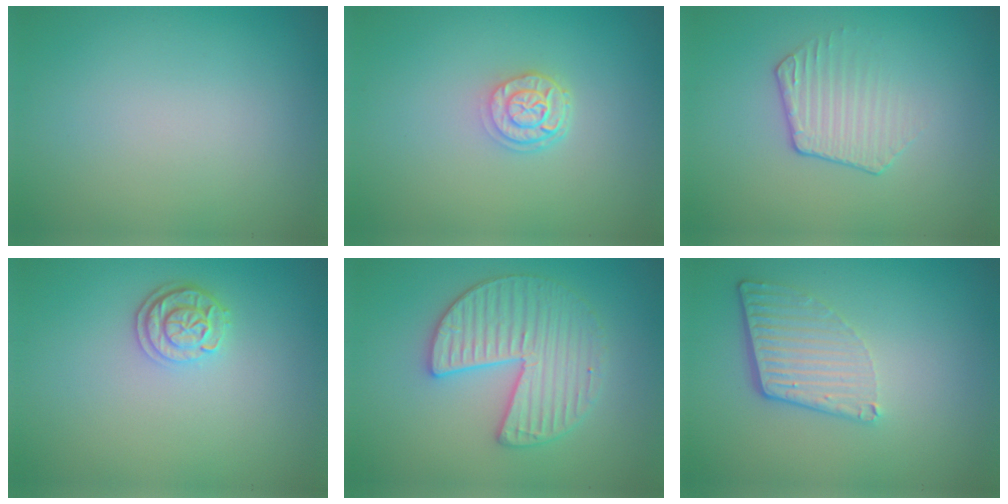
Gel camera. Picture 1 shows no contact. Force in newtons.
{"total": 2.6, "press": 2.1, "slide": 1.5}
{"total": 2.1, "press": 1.5, "slide": 1.4}
{"total": 2.4, "press": 2.1, "slide": 1.3}
{"total": 4.3, "press": 4.3, "slide": 0.6}
{"total": 4.1, "press": 2.9, "slide": 2.8}